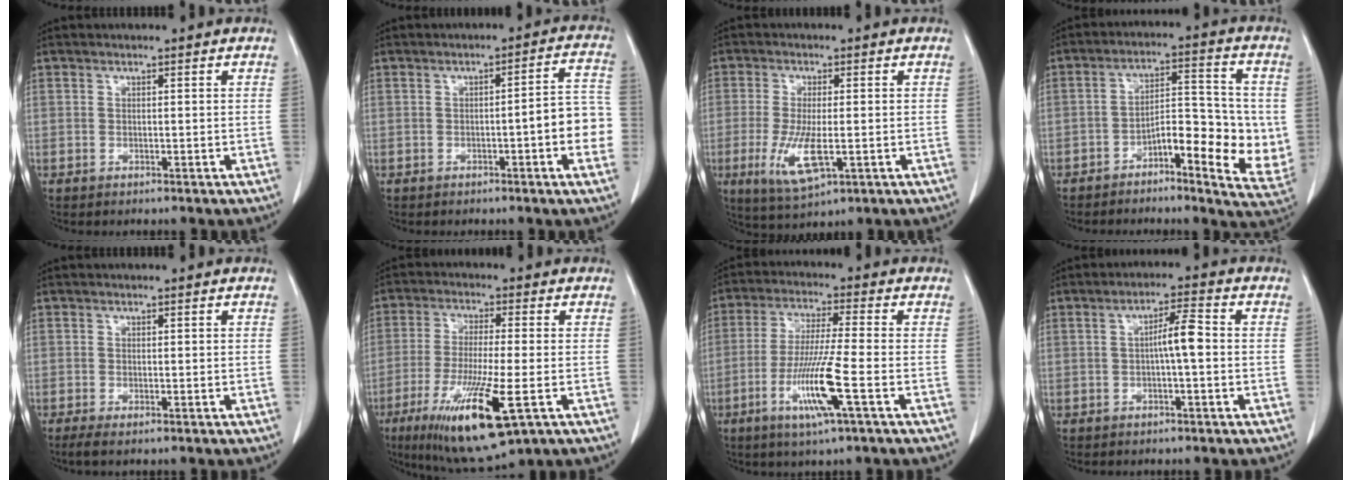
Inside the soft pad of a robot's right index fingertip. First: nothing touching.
{"total": 8.0, "force": [-1.9, 1.1, 7.7], "torque": [-0.084, 0.022, -0.028]}
{"total": 7.4, "force": [-2.0, 2.0, 6.9], "torque": [-0.141, -0.020, -0.030]}
{"total": 11.6, "force": [-2.8, 3.7, 10.6], "torque": [-0.142, 0.017, -0.043]}
{"total": 1.9, "force": [-1.2, 0.4, 1.4], "torque": [-0.029, -0.006, -0.022]}
{"total": 14.9, "force": [-6.1, 1.9, 13.5], "torque": [-0.263, -0.042, -0.101]}
{"total": 10.4, "force": [-3.8, -0.6, 9.7], "torque": [-0.190, -0.016, -0.074]}
{"total": 4.4, "force": [-0.2, 0.3, 4.4], "torque": [-0.070, 0.013, -0.003]}